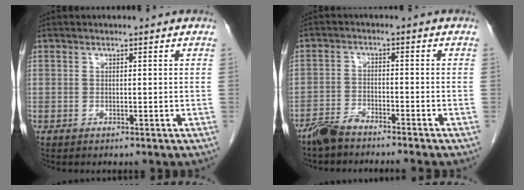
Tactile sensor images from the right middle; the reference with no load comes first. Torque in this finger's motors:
{"motor_torque": [-0.06, -0.59, -0.05, 0.02]}